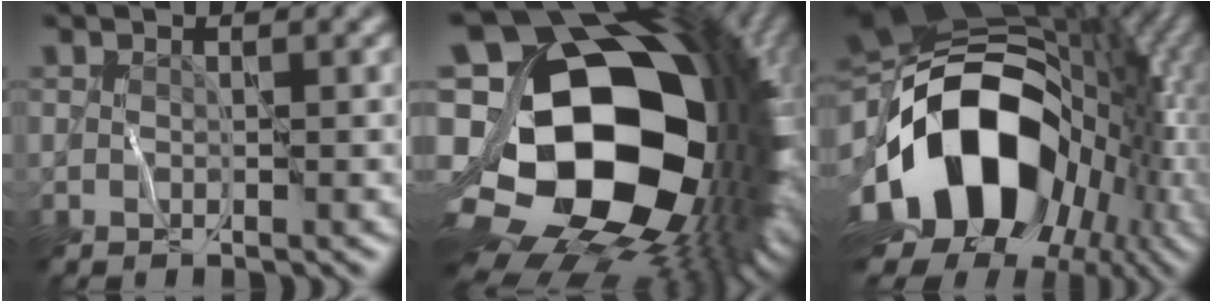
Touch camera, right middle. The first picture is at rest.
{"total": 22.0, "force": [-1.5, 16.2, 14.8], "torque": [-0.273, -0.013, -0.024]}
{"total": 19.7, "force": [-3.1, 13.8, 13.7], "torque": [-0.258, -0.014, -0.049]}